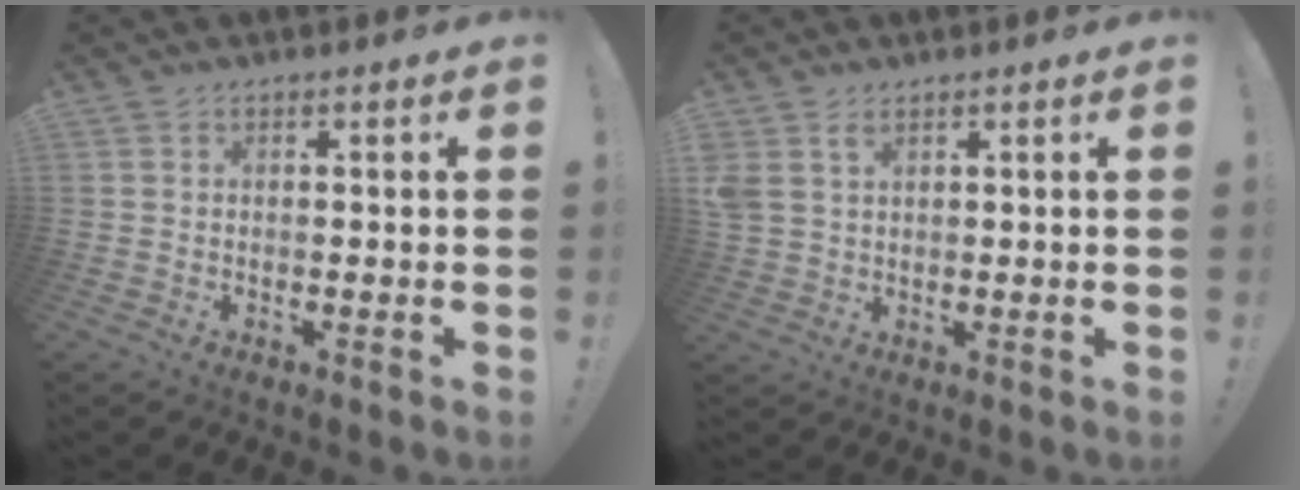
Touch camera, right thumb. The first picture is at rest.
{"total": 3.6, "force": [2.0, 2.3, 1.9], "torque": [-0.036, -0.005, 0.040]}